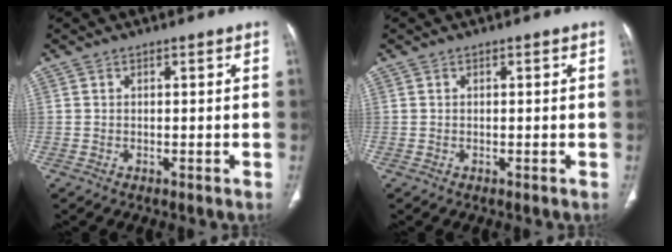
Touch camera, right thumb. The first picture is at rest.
{"total": 0.0}